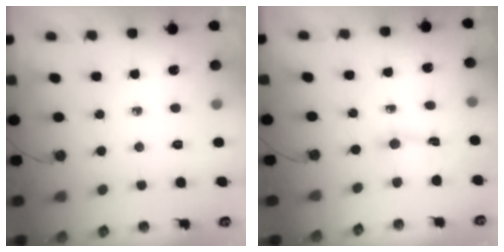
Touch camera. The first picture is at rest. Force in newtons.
{"total": 1.3, "press": 1.2, "slide": 0.5}